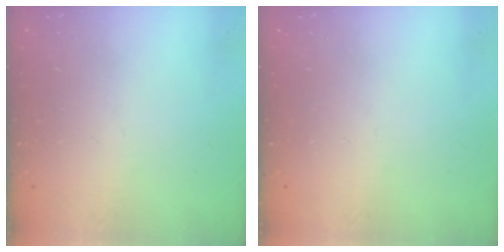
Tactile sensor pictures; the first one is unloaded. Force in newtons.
{"total": 0.0}